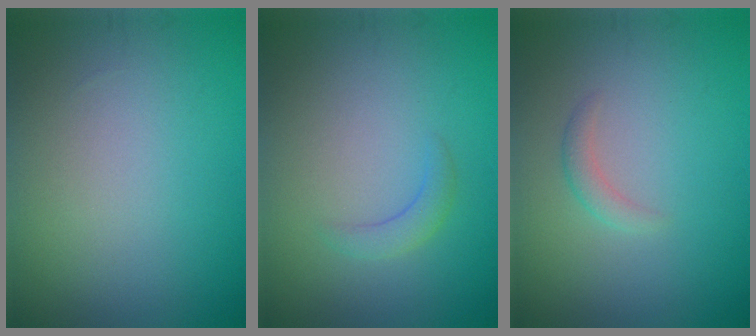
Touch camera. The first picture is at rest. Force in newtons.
{"total": 1.5, "press": 1.5, "slide": 0.2}
{"total": 1.2, "press": 1.2, "slide": 0.0}